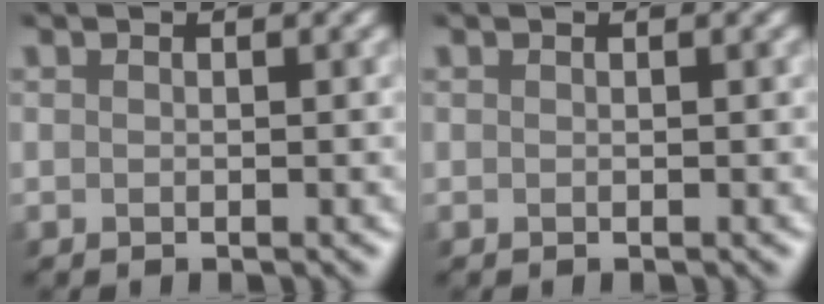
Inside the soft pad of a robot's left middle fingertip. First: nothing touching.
{"total": 0.0}